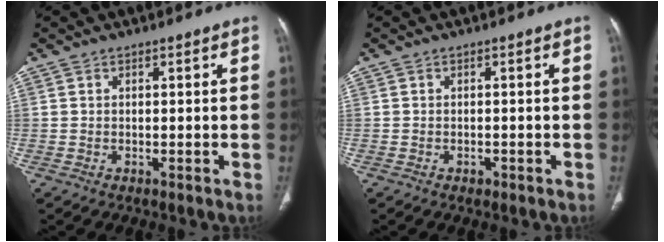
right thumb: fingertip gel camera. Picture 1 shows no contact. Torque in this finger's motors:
{"motor_torque": [0.34, 0.01, 0.17, -0.10, 0.05]}